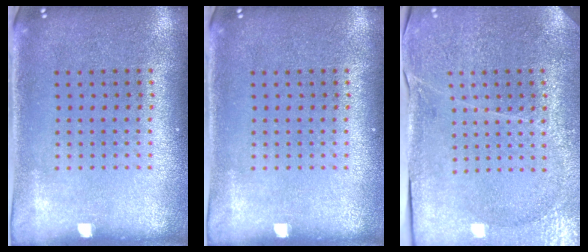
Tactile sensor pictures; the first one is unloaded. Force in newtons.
{"total": 0.0}
{"total": 3.5, "press": 3.4, "slide": 0.8}